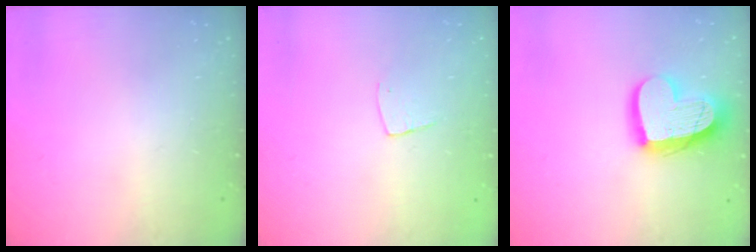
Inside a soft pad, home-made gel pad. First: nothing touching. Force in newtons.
{"total": 5.3, "press": 5.3, "slide": 0.3}
{"total": 17.8, "press": 17.7, "slide": 1.7}